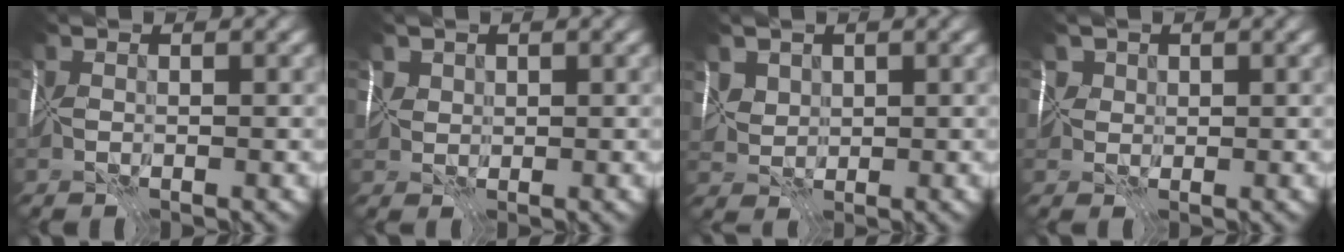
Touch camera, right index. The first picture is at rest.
{"total": 1.8, "force": [1.0, 1.5, 0.4], "torque": [-0.007, -0.001, 0.027]}
{"total": 2.8, "force": [1.5, 2.1, 1.0], "torque": [-0.028, 0.001, 0.044]}
{"total": 2.1, "force": [0.9, 1.9, 0.4], "torque": [-0.006, 0.003, 0.024]}